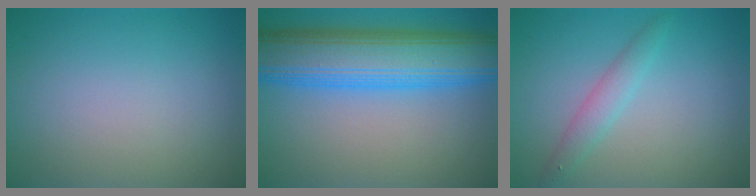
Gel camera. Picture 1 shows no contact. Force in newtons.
{"total": 10.9, "press": 10.9, "slide": 0.2}
{"total": 1.9, "press": 1.9, "slide": 0.1}